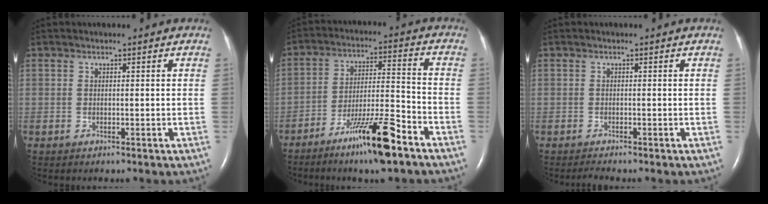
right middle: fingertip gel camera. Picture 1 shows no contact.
{"total": 11.6, "force": [-7.7, 0.6, 8.6], "torque": [-0.152, -0.015, -0.137]}
{"total": 0.7, "force": [-0.7, -0.2, 0.1], "torque": [-0.007, -0.004, -0.011]}